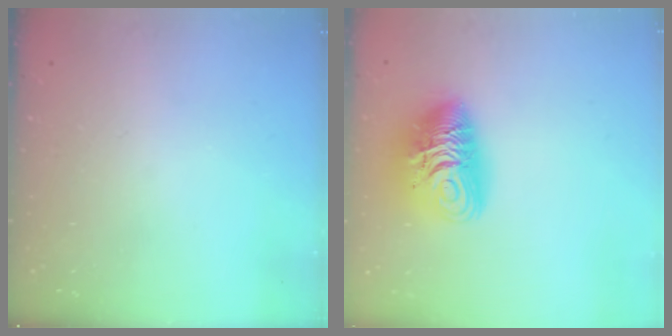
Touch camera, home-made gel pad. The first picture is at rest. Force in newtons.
{"total": 12.9, "press": 12.8, "slide": 1.3}